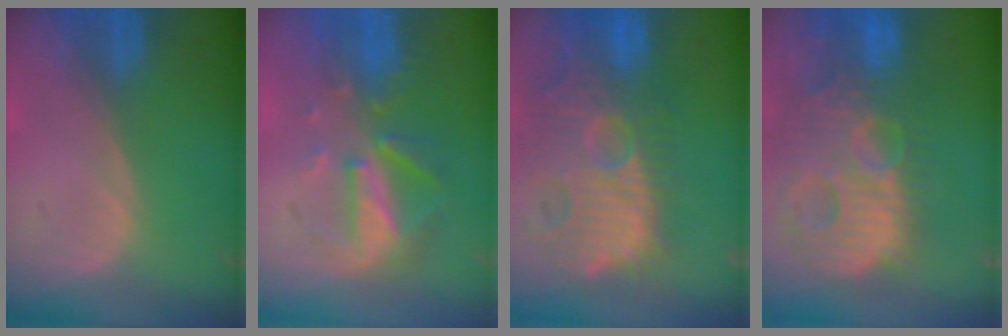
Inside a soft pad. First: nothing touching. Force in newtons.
{"total": 8.1, "press": 7.5, "slide": 3.3}
{"total": 14.4, "press": 12.5, "slide": 7.1}
{"total": 14.4, "press": 12.4, "slide": 7.3}